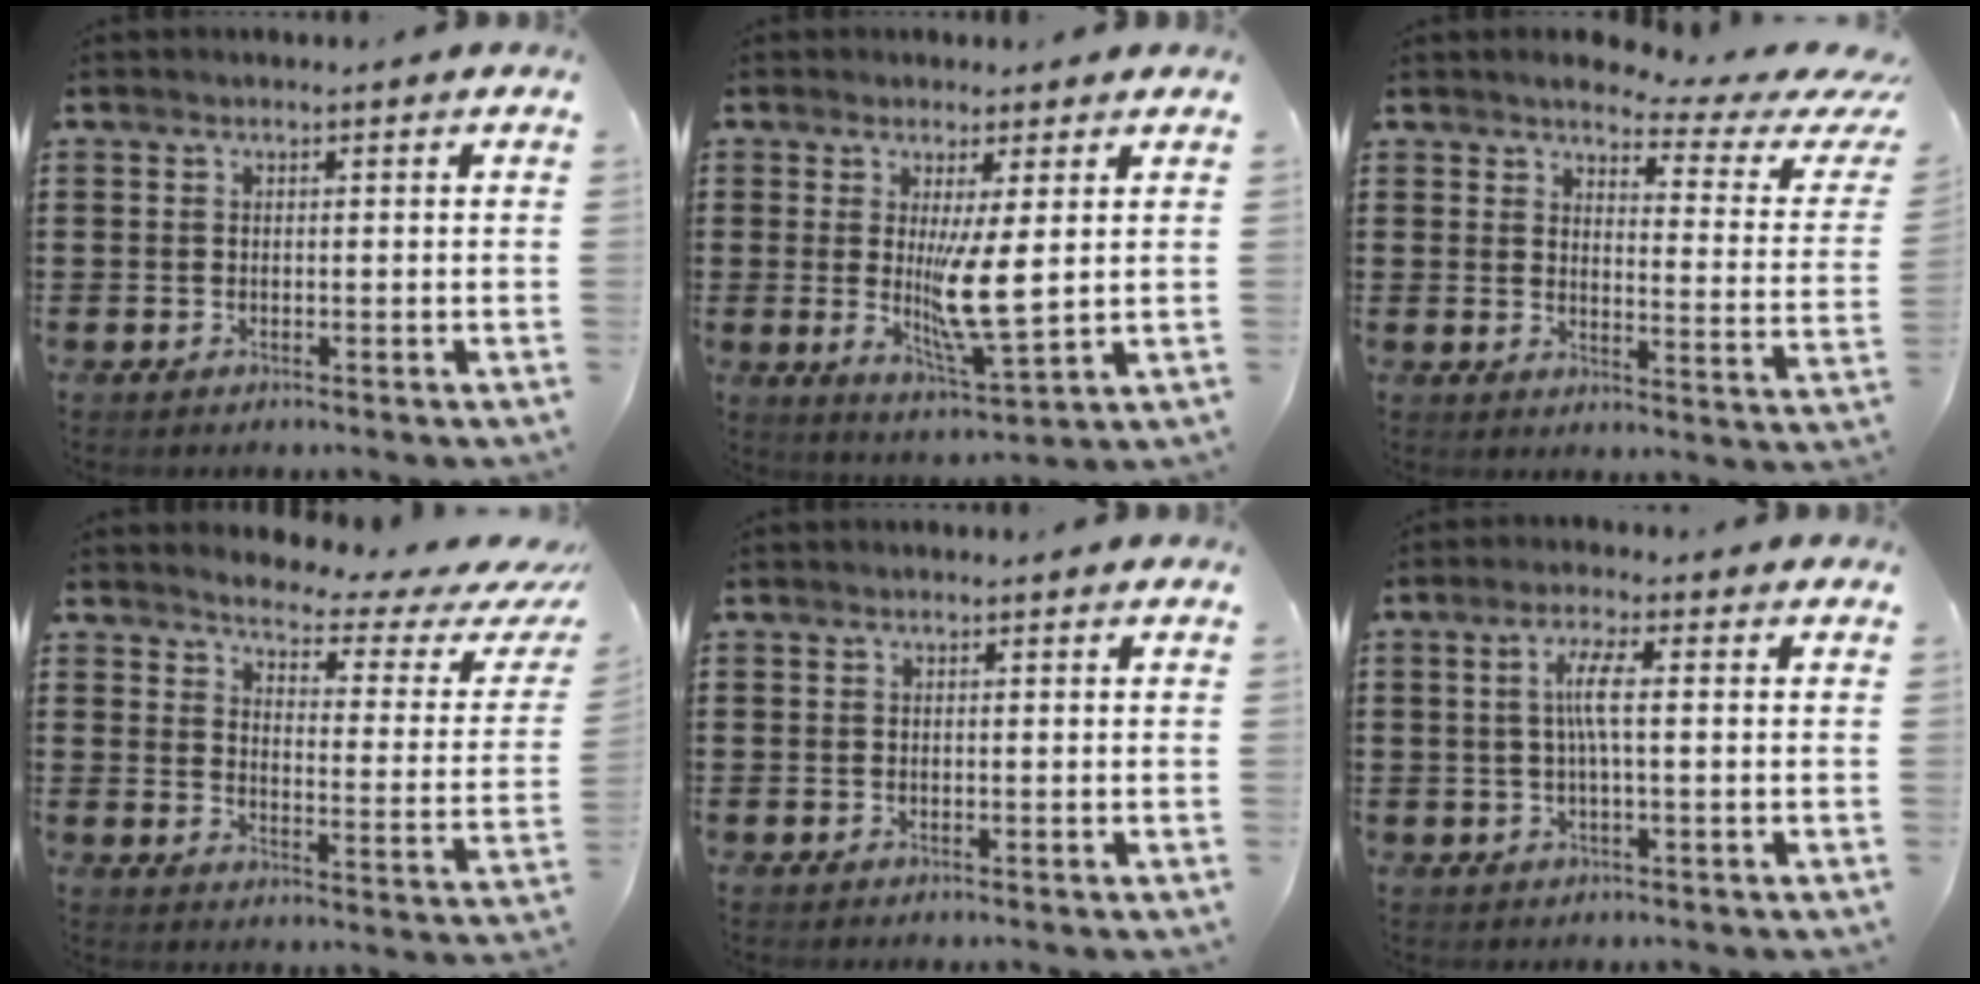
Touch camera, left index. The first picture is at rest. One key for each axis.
{"total": 7.2, "fx": 1.1, "fy": 0.7, "fz": 7.1, "tx": -0.126, "ty": -0.023, "tz": 0.016}
{"total": 3.6, "fx": 2.9, "fy": 0.3, "fz": 2.1, "tx": -0.043, "ty": -0.025, "tz": 0.040}
{"total": 3.4, "fx": 3.0, "fy": 0.4, "fz": 1.5, "tx": -0.042, "ty": -0.029, "tz": 0.041}
{"total": 0.0}
{"total": 4.4, "fx": 0.2, "fy": 0.8, "fz": 4.3, "tx": -0.089, "ty": 0.001, "tz": -0.002}